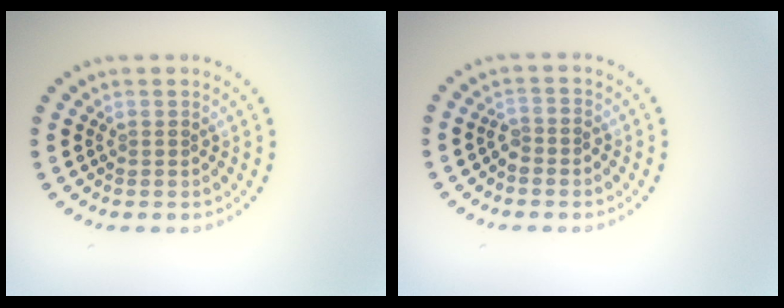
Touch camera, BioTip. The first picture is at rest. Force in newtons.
{"total": 1.3, "press": 1.1, "slide": 0.7}